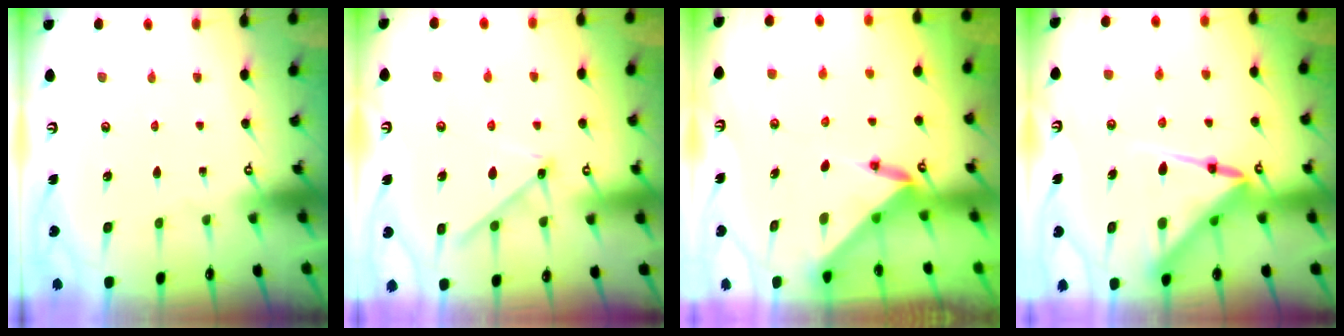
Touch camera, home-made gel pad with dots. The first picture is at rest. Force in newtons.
{"total": 8.0, "press": 8.0, "slide": 0.5}
{"total": 3.4, "press": 3.4, "slide": 0.1}
{"total": 11.1, "press": 11.0, "slide": 1.1}